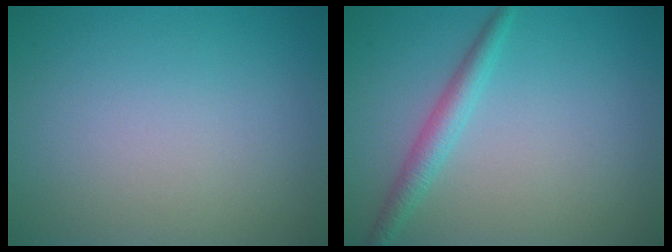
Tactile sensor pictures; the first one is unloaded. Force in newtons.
{"total": 2.3, "press": 2.3, "slide": 0.1}